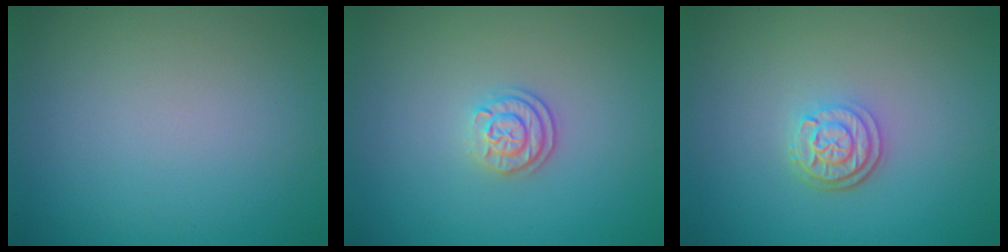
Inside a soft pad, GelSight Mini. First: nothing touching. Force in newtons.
{"total": 2.3, "press": 1.9, "slide": 1.2}
{"total": 3.0, "press": 2.5, "slide": 1.6}